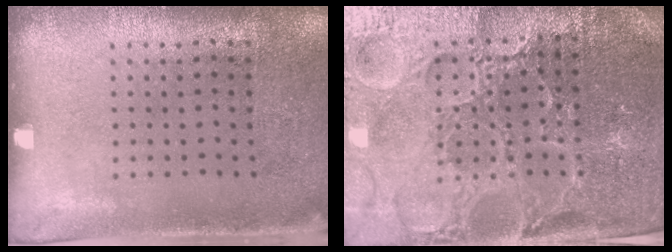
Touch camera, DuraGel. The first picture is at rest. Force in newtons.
{"total": 5.4, "press": 5.0, "slide": 2.1}